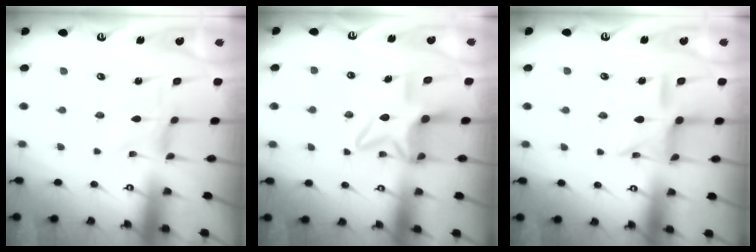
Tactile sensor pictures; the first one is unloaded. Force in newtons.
{"total": 9.2, "press": 9.1, "slide": 1.0}
{"total": 12.3, "press": 12.3, "slide": 0.9}